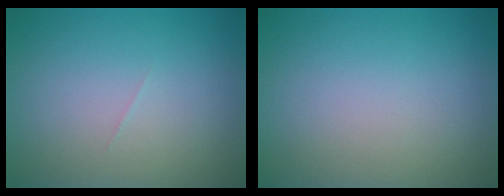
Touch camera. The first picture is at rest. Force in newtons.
{"total": 0.0}